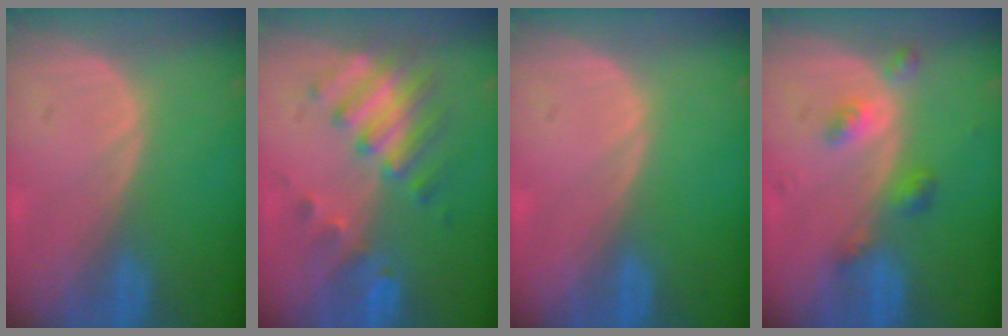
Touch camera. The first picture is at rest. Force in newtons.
{"total": 8.1, "press": 7.2, "slide": 3.8}
{"total": 0.0}
{"total": 4.4, "press": 4.0, "slide": 2.0}